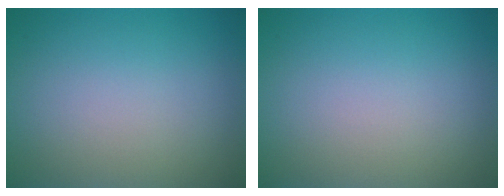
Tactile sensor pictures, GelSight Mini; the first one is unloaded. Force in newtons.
{"total": 0.0}